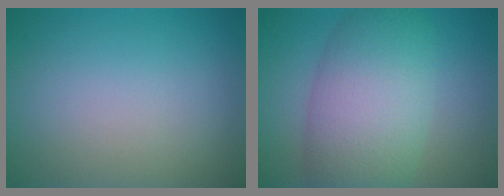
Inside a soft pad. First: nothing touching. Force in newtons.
{"total": 8.6, "press": 8.6, "slide": 0.3}